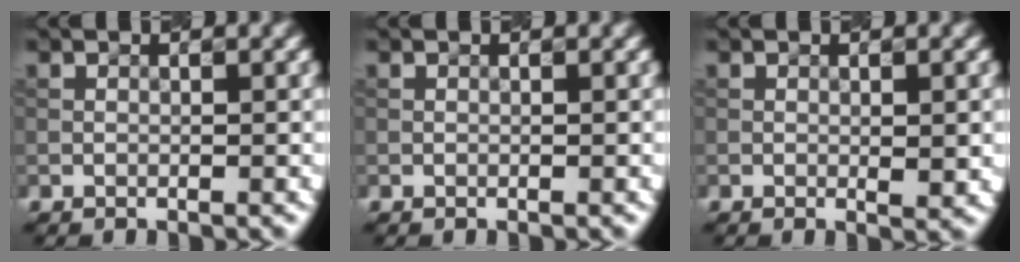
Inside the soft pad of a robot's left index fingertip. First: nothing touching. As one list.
[{"total": 0.0}, {"total": 1.8, "force": [-0.2, 0.6, 1.7], "torque": [-0.027, -0.002, -0.002]}]